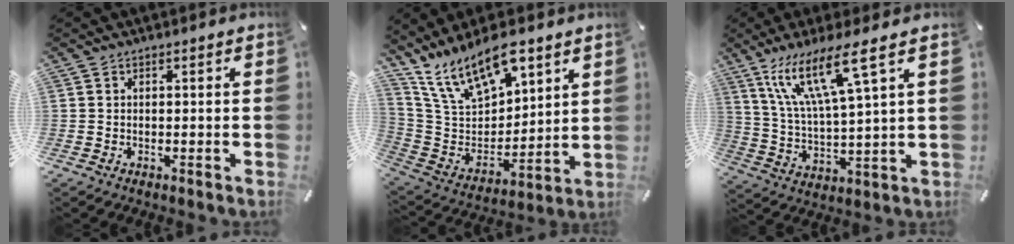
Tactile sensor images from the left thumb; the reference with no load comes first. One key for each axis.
{"total": 16.3, "fx": 12.2, "fy": 7.6, "fz": 7.6, "tx": -0.168, "ty": -0.076, "tz": 0.223}
{"total": 15.0, "fx": 9.0, "fy": 2.0, "fz": 11.7, "tx": -0.253, "ty": -0.033, "tz": 0.147}